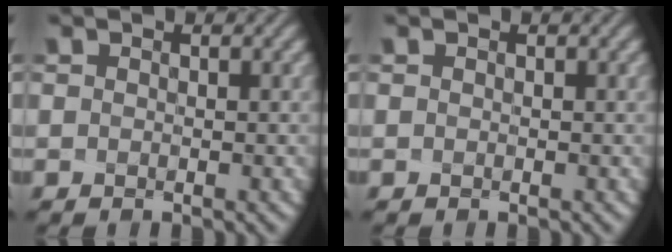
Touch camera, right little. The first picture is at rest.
{"total": 0.0}